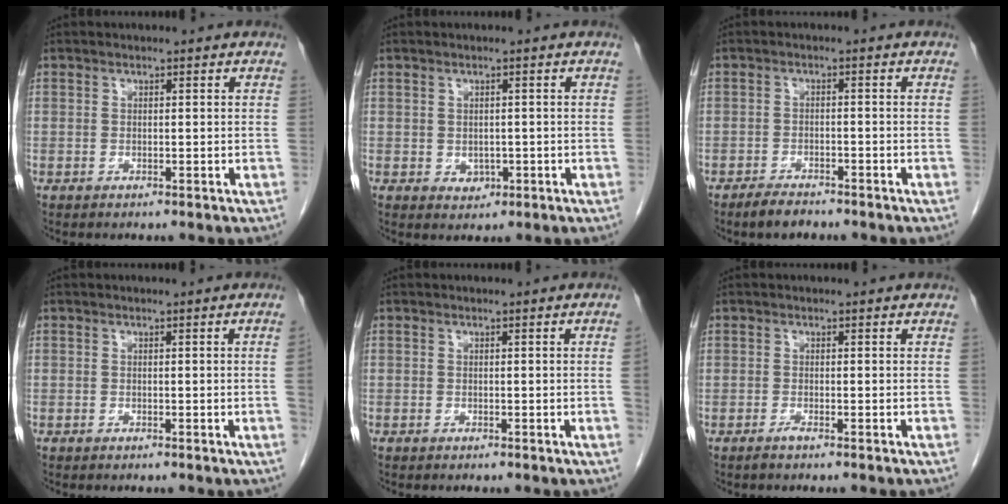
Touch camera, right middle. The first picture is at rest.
{"total": 1.8, "force": [-0.4, 1.5, 1.0], "torque": [-0.015, 0.000, 0.002]}
{"total": 3.4, "force": [-2.9, 1.0, 1.4], "torque": [-0.030, -0.002, -0.048]}
{"total": 1.1, "force": [-0.2, -0.5, 1.0], "torque": [-0.005, 0.002, -0.005]}
{"total": 0.9, "force": [-0.2, -0.4, 0.8], "torque": [-0.004, 0.002, -0.005]}
{"total": 0.8, "force": [-0.7, -0.1, 0.5], "torque": [-0.011, -0.001, -0.013]}